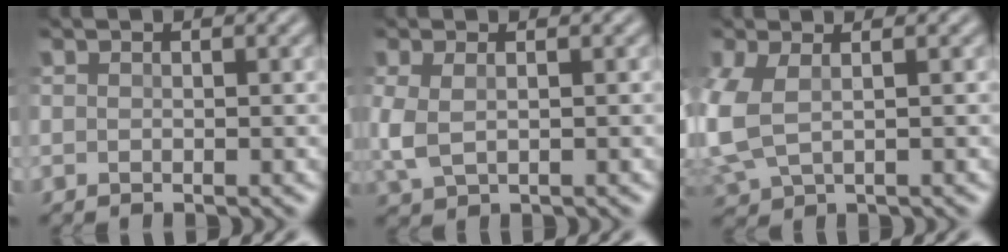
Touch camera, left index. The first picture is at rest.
{"total": 3.1, "force": [-0.4, 1.8, 2.5], "torque": [-0.065, -0.008, -0.002]}
{"total": 5.3, "force": [-0.4, 3.2, 4.1], "torque": [-0.118, -0.009, -0.001]}